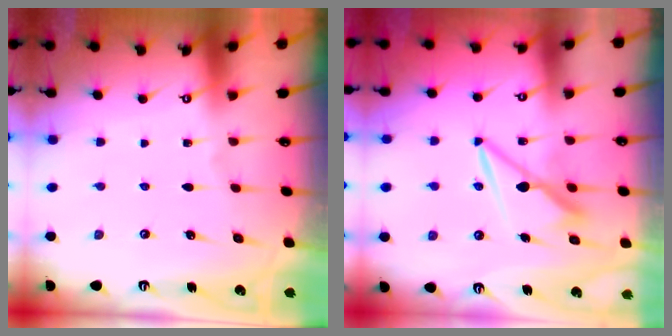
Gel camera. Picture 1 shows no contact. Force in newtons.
{"total": 8.2, "press": 8.1, "slide": 0.9}